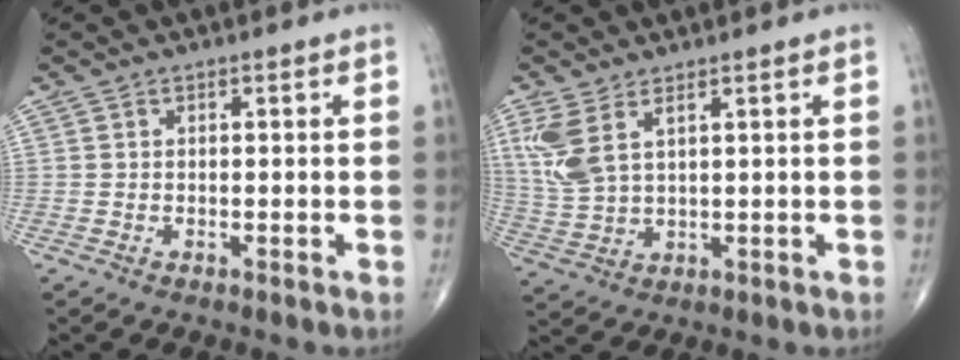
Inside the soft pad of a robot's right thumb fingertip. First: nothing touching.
{"total": 7.6, "force": [3.6, 3.3, 5.9], "torque": [-0.146, -0.006, 0.085]}